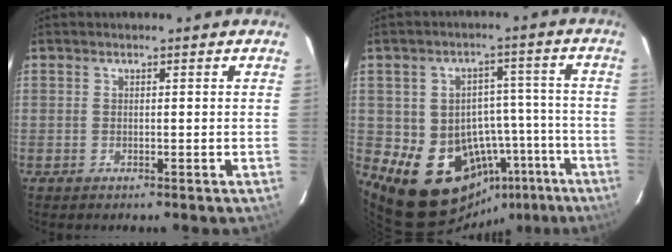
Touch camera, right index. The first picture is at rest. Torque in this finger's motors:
{"motor_torque": [1.79, -0.35, 1.05, 0.16]}